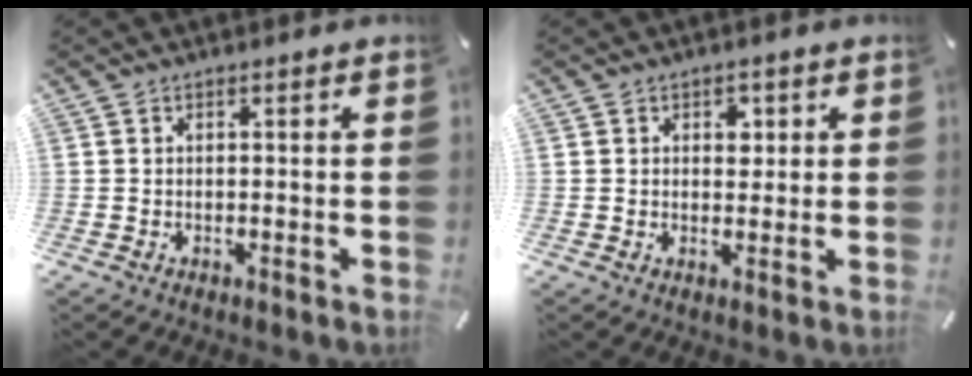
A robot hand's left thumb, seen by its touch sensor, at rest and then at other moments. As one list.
[{"total": 3.0, "force": [0.9, 2.3, 1.6], "torque": [-0.004, -0.005, 0.005]}]